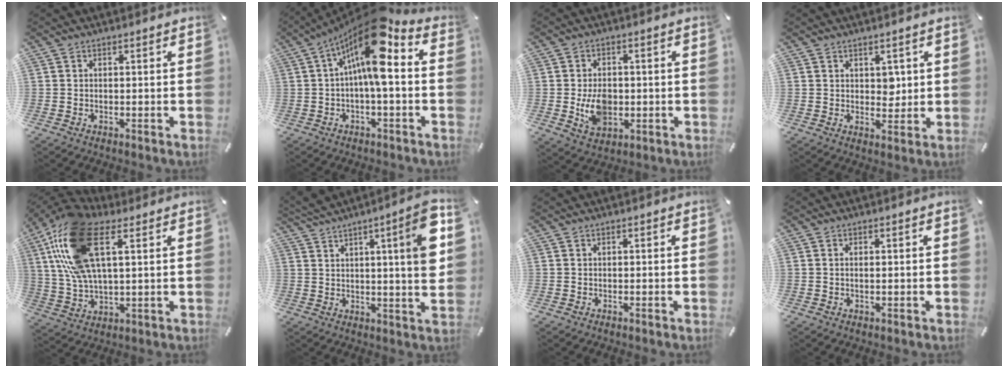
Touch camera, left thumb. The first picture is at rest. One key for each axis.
{"total": 14.9, "fx": 3.7, "fy": 4.6, "fz": 13.7, "tx": -0.264, "ty": -0.030, "tz": 0.052}
{"total": 8.0, "fx": -0.9, "fy": 5.9, "fz": 5.4, "tx": -0.097, "ty": -0.004, "tz": -0.017}
{"total": 3.2, "fx": 1.5, "fy": 2.4, "fz": 1.4, "tx": 0.001, "ty": -0.011, "tz": 0.021}
{"total": 18.7, "fx": 7.8, "fy": 8.9, "fz": 14.5, "tx": -0.328, "ty": -0.003, "tz": 0.139}
{"total": 13.2, "fx": 5.3, "fy": 1.3, "fz": 12.0, "tx": -0.178, "ty": -0.032, "tz": 0.080}
{"total": 0.0}
{"total": 0.8, "fx": 0.0, "fy": 0.1, "fz": 0.8, "tx": -0.015, "ty": -0.002, "tz": 0.001}